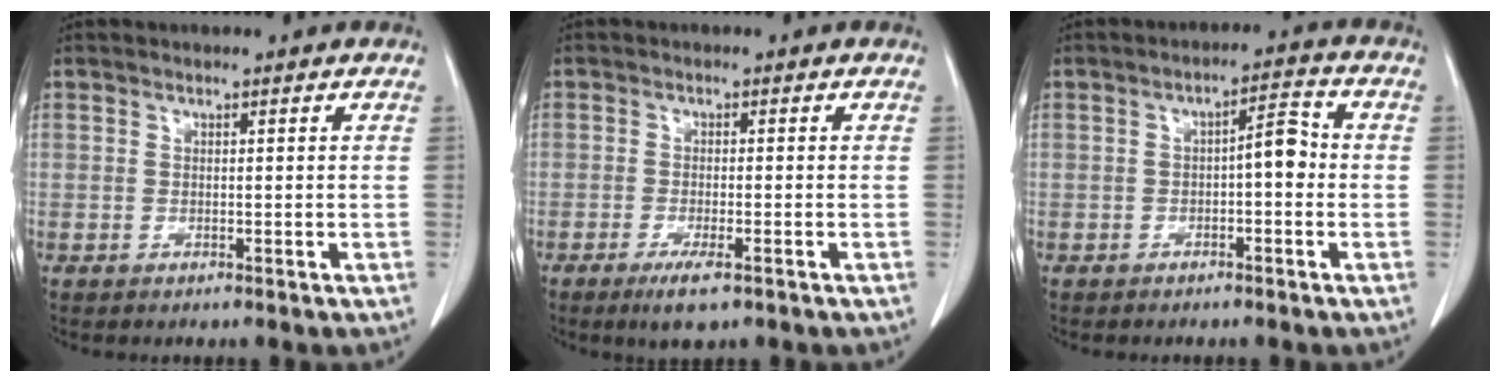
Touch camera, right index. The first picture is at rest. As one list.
[{"total": 4.2, "force": [-2.5, 0.7, 3.2], "torque": [-0.061, -0.009, -0.040]}, {"total": 4.4, "force": [-0.5, 1.3, 4.2], "torque": [-0.059, 0.021, -0.009]}]